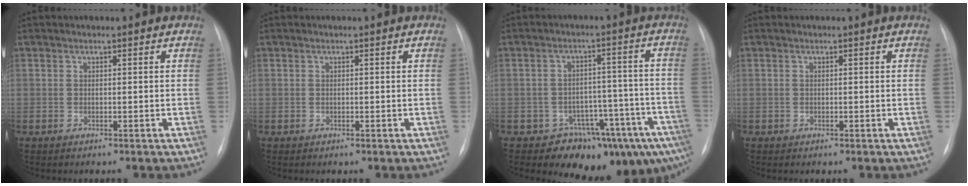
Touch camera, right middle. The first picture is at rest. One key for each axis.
{"total": 0.0}
{"total": 11.6, "fx": -8.0, "fy": 5.4, "fz": 6.3, "tx": -0.046, "ty": 0.056, "tz": -0.106}
{"total": 0.0}